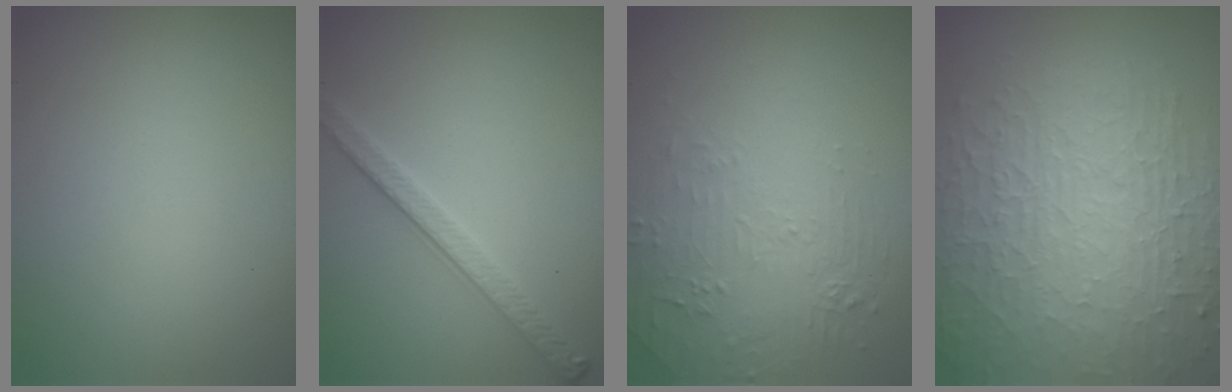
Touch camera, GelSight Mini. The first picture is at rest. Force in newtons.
{"total": 2.8, "press": 2.6, "slide": 1.1}
{"total": 2.1, "press": 1.5, "slide": 1.5}
{"total": 10.0, "press": 6.5, "slide": 7.6}